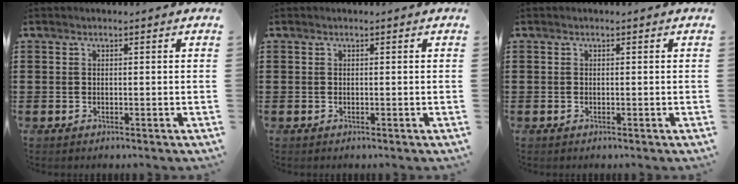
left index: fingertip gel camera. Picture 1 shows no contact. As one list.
[{"total": 0.0}, {"total": 0.0}]